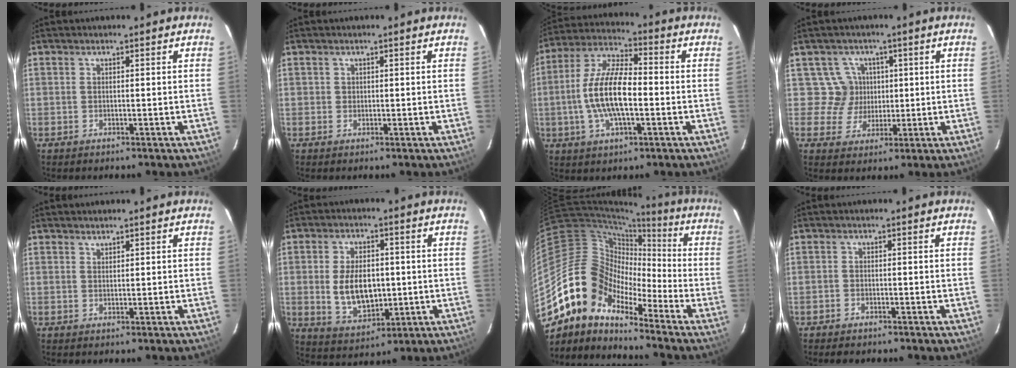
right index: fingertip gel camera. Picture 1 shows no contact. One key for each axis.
{"total": 0.8, "fx": 0.1, "fy": 0.8, "fz": 0.0, "tx": 0.003, "ty": 0.003, "tz": 0.002}
{"total": 13.3, "fx": -2.1, "fy": 4.9, "fz": 12.2, "tx": -0.250, "ty": 0.006, "tz": -0.043}
{"total": 5.5, "fx": 1.0, "fy": 5.4, "fz": 0.0, "tx": 0.001, "ty": 0.010, "tz": 0.015}
{"total": 0.7, "fx": 0.7, "fy": 0.2, "fz": 0.1, "tx": -0.001, "ty": 0.001, "tz": 0.014}
{"total": 10.5, "fx": -0.3, "fy": 6.4, "fz": 8.3, "tx": -0.165, "ty": -0.002, "tz": 0.009}
{"total": 13.9, "fx": -10.5, "fy": 7.3, "fz": 5.6, "tx": -0.095, "ty": 0.021, "tz": -0.221}
{"total": 2.1, "fx": -1.8, "fy": 0.8, "fz": 0.6, "tx": -0.024, "ty": -0.002, "tz": -0.032}